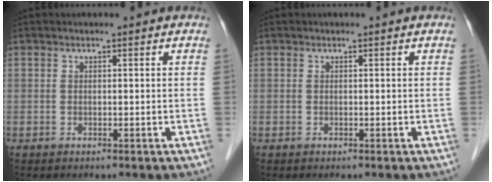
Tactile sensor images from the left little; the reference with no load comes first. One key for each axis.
{"total": 0.0}